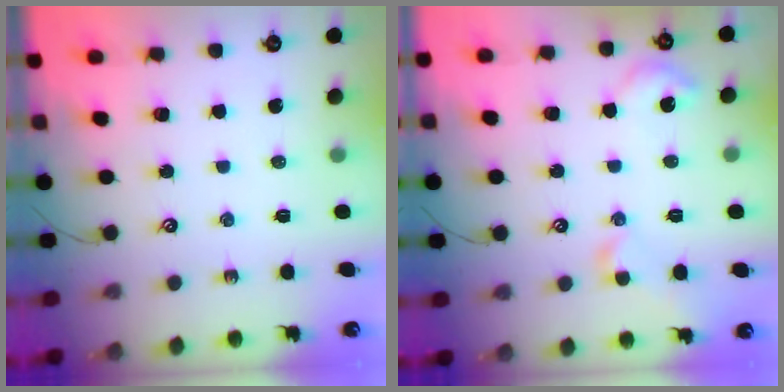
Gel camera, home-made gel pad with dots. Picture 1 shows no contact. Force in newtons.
{"total": 5.0, "press": 5.0, "slide": 0.8}